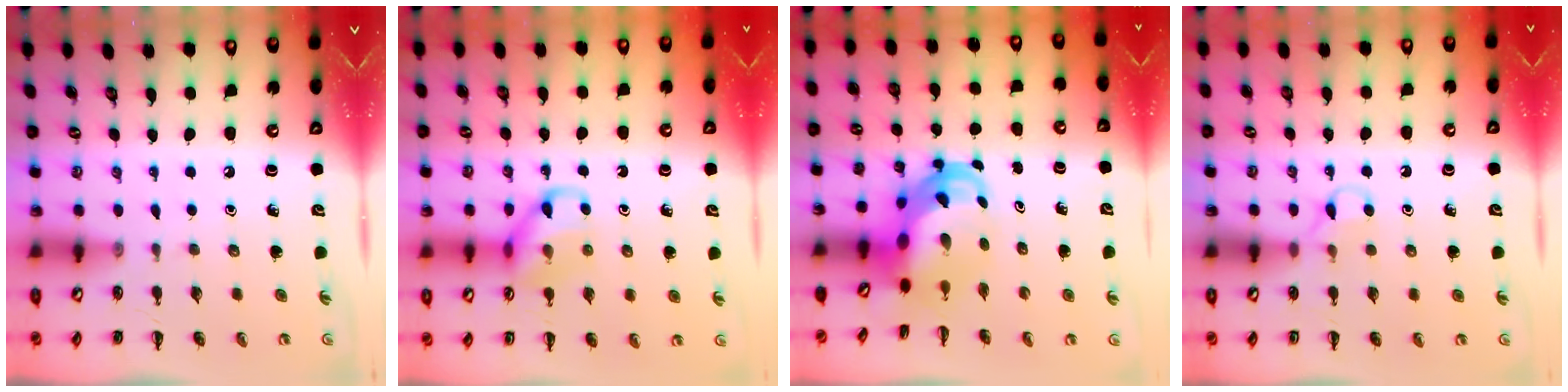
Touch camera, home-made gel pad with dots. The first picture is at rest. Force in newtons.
{"total": 10.4, "press": 10.3, "slide": 1.5}
{"total": 6.0, "press": 5.8, "slide": 1.6}
{"total": 4.9, "press": 4.7, "slide": 1.5}